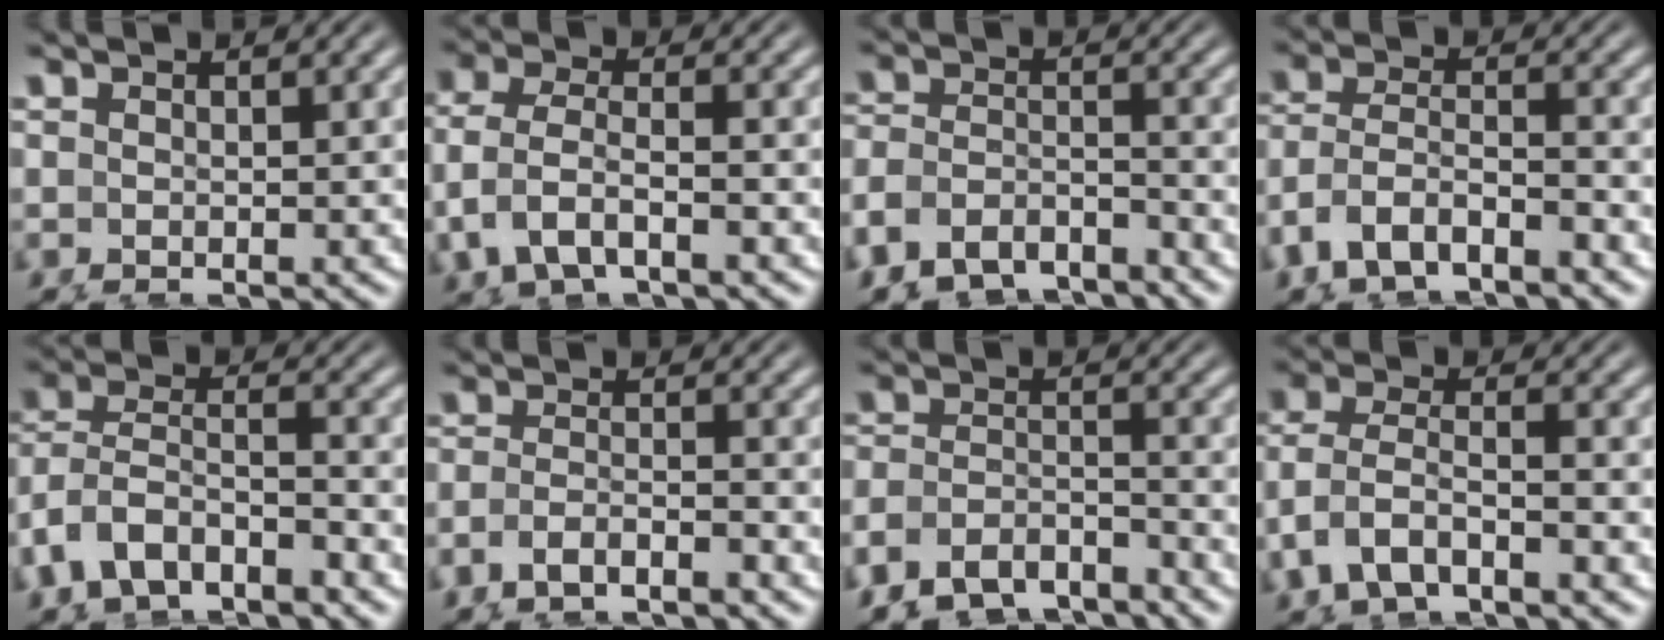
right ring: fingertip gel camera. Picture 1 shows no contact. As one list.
[{"total": 4.0, "force": [0.5, 3.1, 2.6], "torque": [-0.086, -0.027, 0.025]}, {"total": 8.5, "force": [-4.8, 6.8, 1.6], "torque": [-0.058, -0.036, -0.083]}, {"total": 8.1, "force": [-2.2, 7.2, 3.1], "torque": [-0.107, -0.037, -0.030]}, {"total": 9.4, "force": [-2.1, 8.6, 3.1], "torque": [-0.115, -0.034, -0.035]}, {"total": 4.3, "force": [-2.3, 3.1, 1.8], "torque": [-0.057, -0.025, -0.031]}, {"total": 9.3, "force": [-5.7, 7.0, 1.9], "torque": [-0.058, -0.039, -0.097]}, {"total": 5.0, "force": [-0.2, 4.3, 2.6], "torque": [-0.096, -0.034, 0.014]}]